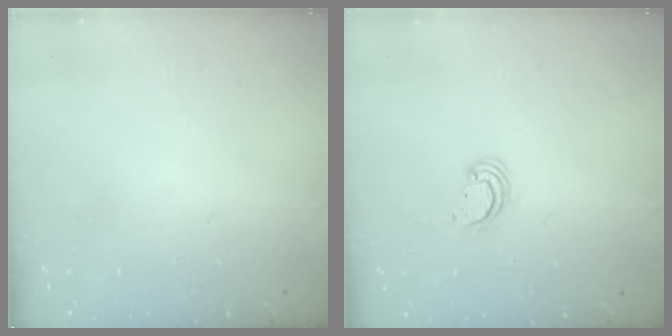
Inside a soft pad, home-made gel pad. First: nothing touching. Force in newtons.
{"total": 2.2, "press": 2.2, "slide": 0.1}